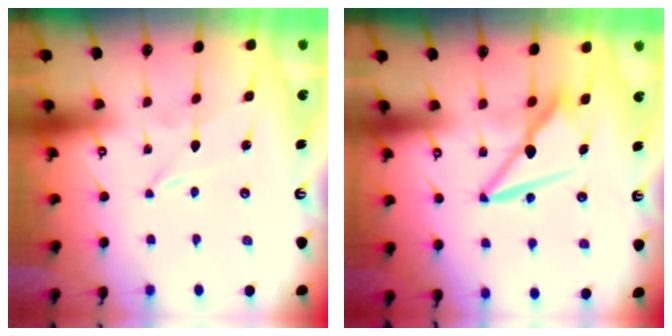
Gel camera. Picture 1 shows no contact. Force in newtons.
{"total": 8.6, "press": 8.6, "slide": 1.2}